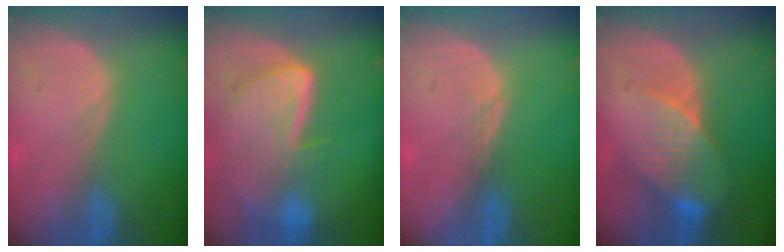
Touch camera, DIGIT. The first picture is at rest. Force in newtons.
{"total": 9.3, "press": 8.1, "slide": 4.6}
{"total": 1.1, "press": 0.9, "slide": 0.7}
{"total": 8.4, "press": 7.5, "slide": 3.8}